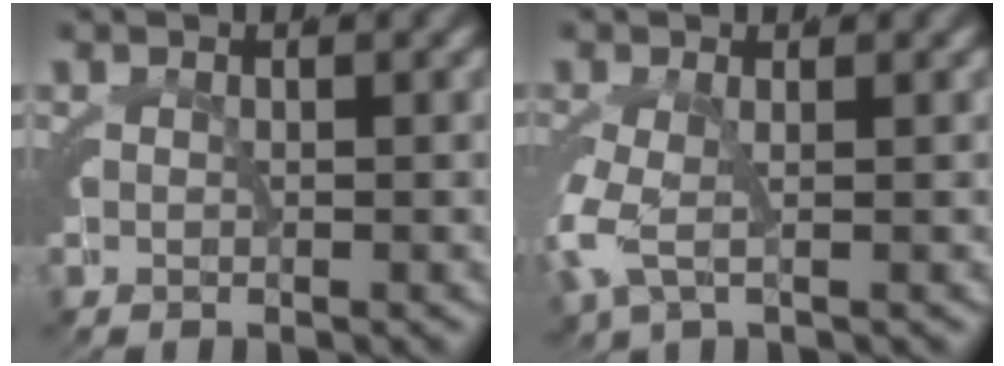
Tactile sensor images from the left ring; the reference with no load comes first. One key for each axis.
{"total": 3.0, "fx": 0.0, "fy": 1.0, "fz": 2.8, "tx": -0.084, "ty": -0.017, "tz": 0.013}